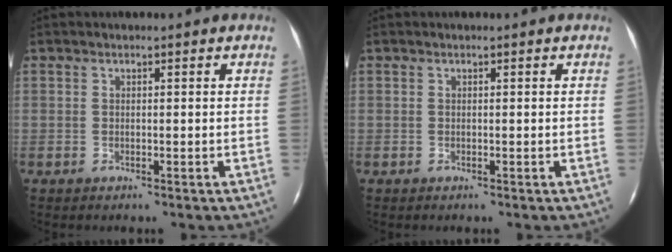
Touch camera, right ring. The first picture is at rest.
{"total": 0.0}